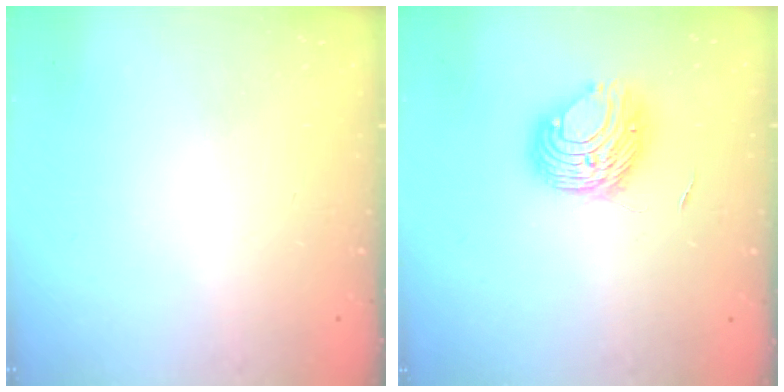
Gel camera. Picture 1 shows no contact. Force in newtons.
{"total": 8.8, "press": 8.8, "slide": 0.3}